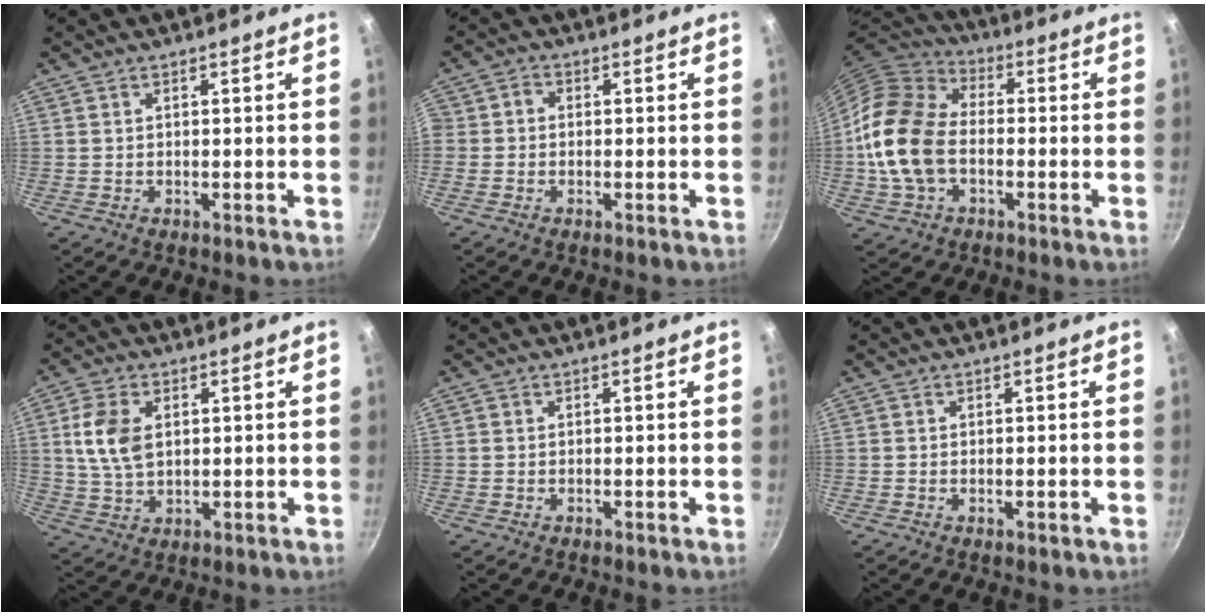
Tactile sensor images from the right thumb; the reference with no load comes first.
{"total": 2.5, "force": [-0.6, 2.2, 0.9], "torque": [-0.010, 0.008, -0.022]}
{"total": 16.0, "force": [-2.1, 11.0, 11.5], "torque": [-0.200, 0.027, -0.055]}
{"total": 8.5, "force": [1.9, 5.4, 6.2], "torque": [-0.112, -0.005, 0.038]}
{"total": 0.0}
{"total": 0.6, "force": [-0.1, 0.2, 0.6], "torque": [-0.010, -0.001, -0.002]}